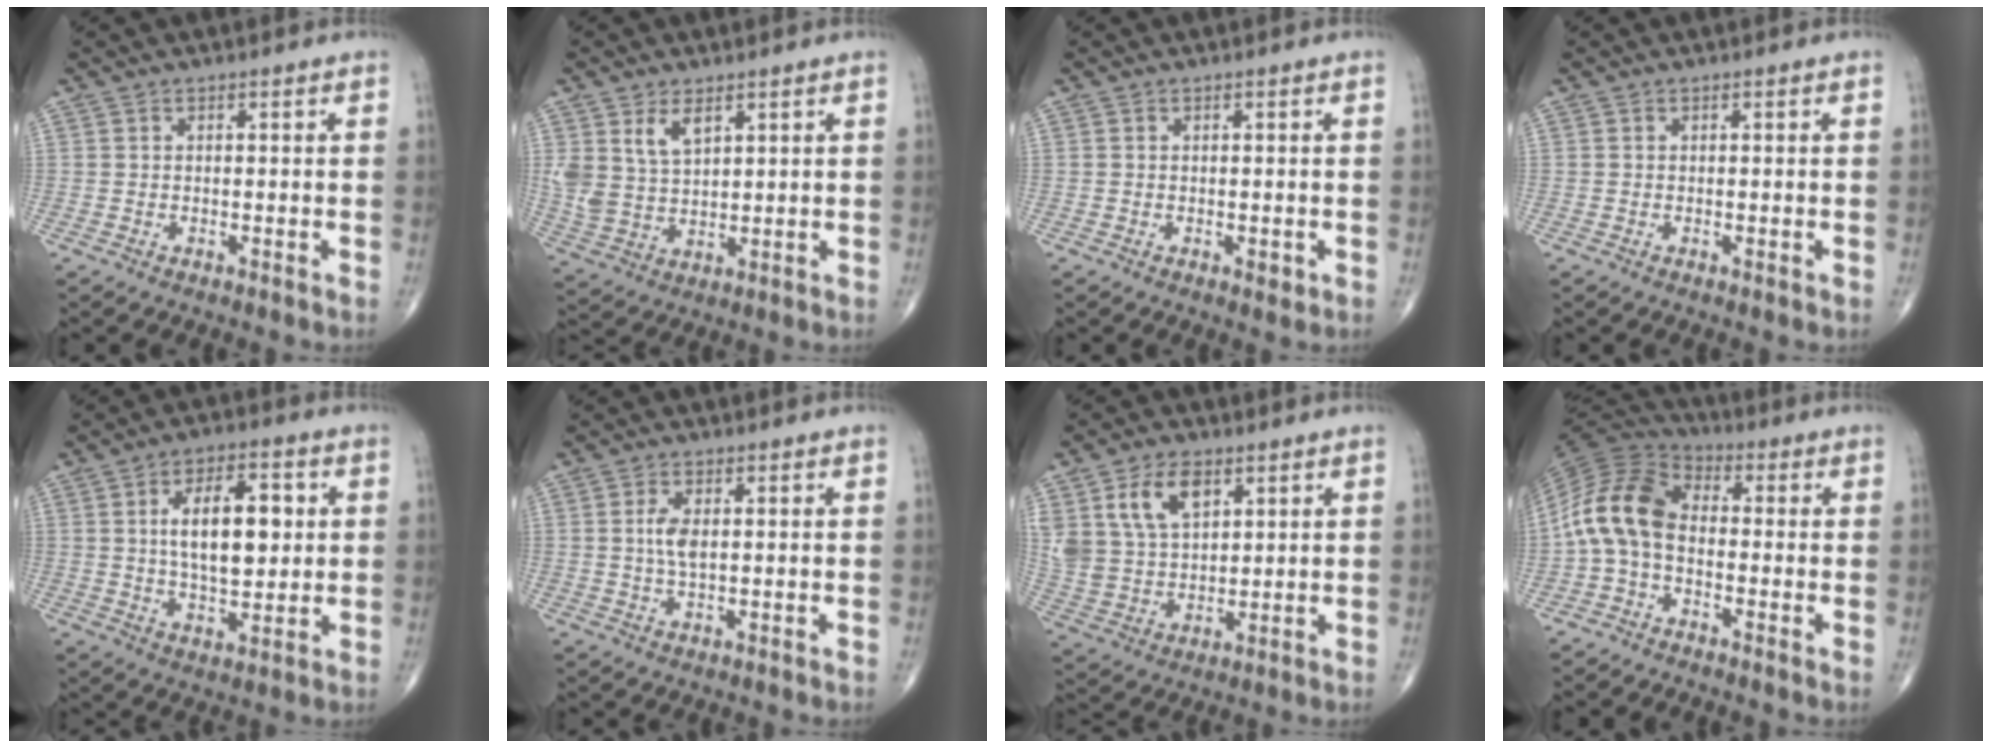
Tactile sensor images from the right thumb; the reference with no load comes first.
{"total": 7.2, "force": [3.6, 4.1, 4.7], "torque": [-0.085, -0.016, 0.081]}
{"total": 1.4, "force": [-0.3, 0.7, 1.1], "torque": [-0.011, -0.003, -0.003]}
{"total": 0.0}
{"total": 13.1, "force": [2.2, 6.4, 11.2], "torque": [-0.159, -0.003, 0.037]}
{"total": 3.9, "force": [0.5, 1.7, 3.5], "torque": [-0.073, -0.002, 0.008]}
{"total": 12.0, "force": [5.4, 7.4, 7.7], "torque": [-0.135, -0.016, 0.115]}
{"total": 11.7, "force": [-1.6, 7.6, 8.8], "torque": [-0.169, 0.038, -0.048]}